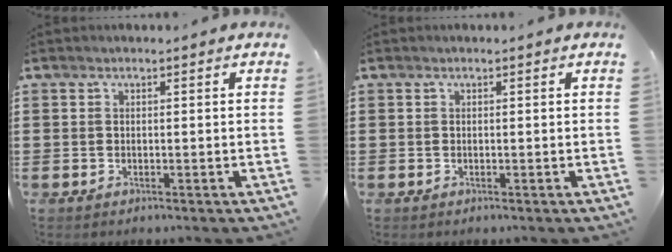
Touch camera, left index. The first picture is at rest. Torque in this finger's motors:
{"motor_torque": [-0.04, 0.00, 0.00, 0.00]}